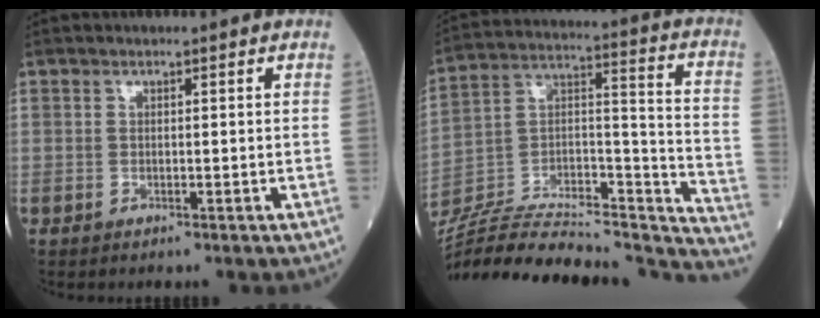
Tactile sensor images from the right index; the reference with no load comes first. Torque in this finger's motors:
{"motor_torque": [0.28, -1.18, 0.36, 0.16]}